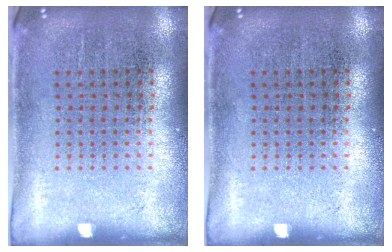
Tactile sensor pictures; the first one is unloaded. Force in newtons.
{"total": 0.0}